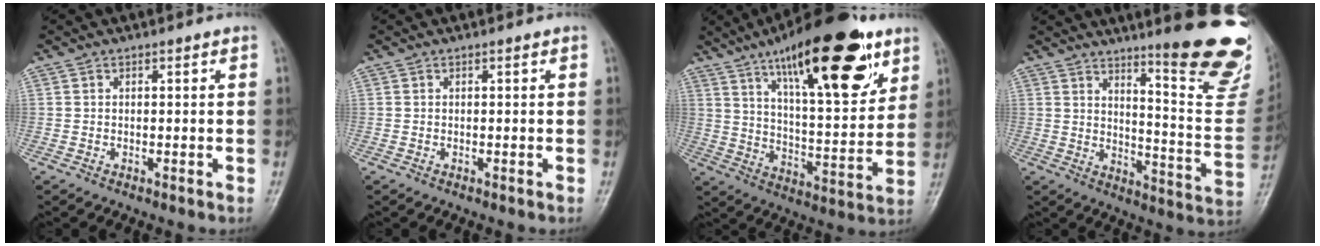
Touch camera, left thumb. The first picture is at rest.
{"total": 0.0}
{"total": 24.9, "force": [14.1, 8.0, 18.9], "torque": [-0.264, -0.048, 0.226]}
{"total": 21.3, "force": [14.1, 3.5, 15.6], "torque": [-0.166, -0.106, 0.186]}